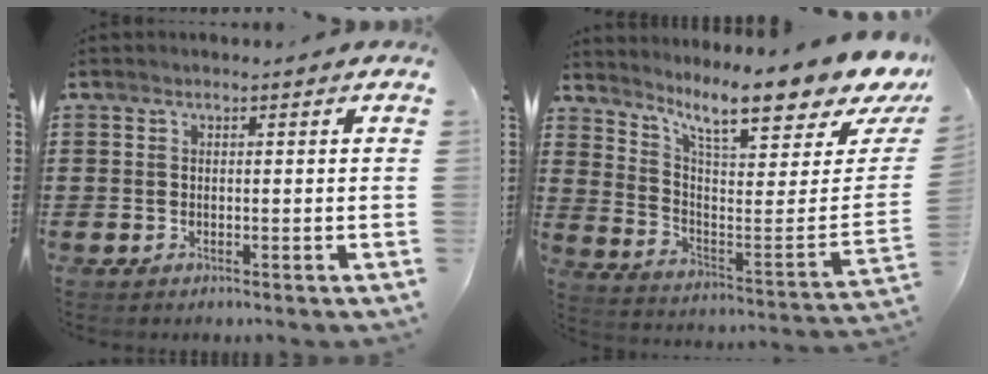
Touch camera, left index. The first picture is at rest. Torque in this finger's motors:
{"motor_torque": [0.85, 0.12, 0.39, 0.14]}